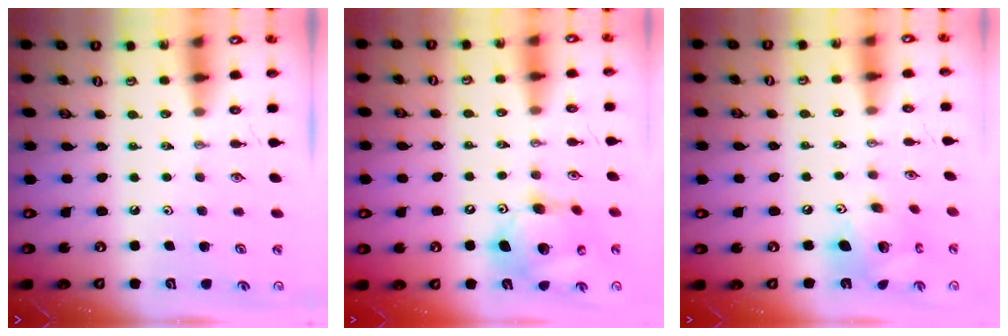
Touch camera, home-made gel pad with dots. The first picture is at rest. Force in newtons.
{"total": 14.2, "press": 13.9, "slide": 2.7}
{"total": 14.0, "press": 13.9, "slide": 1.1}